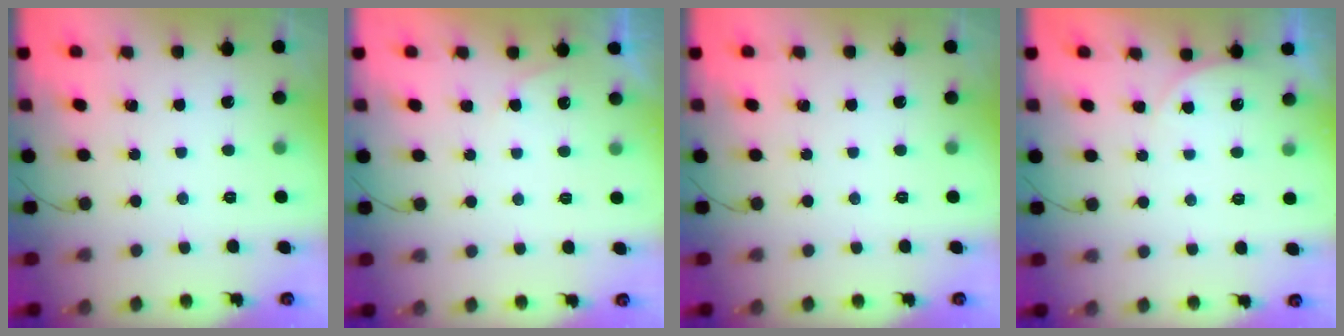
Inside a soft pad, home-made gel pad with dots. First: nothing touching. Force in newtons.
{"total": 3.8, "press": 3.3, "slide": 1.9}
{"total": 0.0}
{"total": 3.3, "press": 2.5, "slide": 2.2}